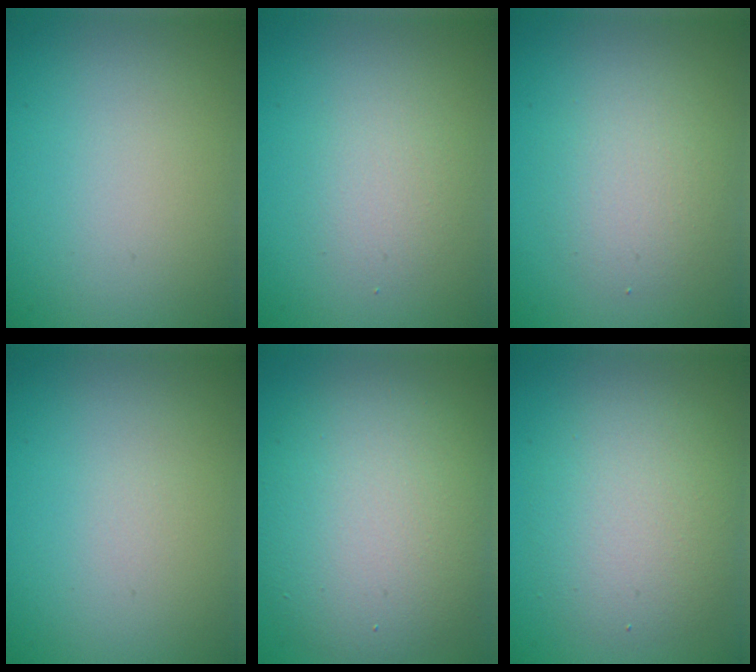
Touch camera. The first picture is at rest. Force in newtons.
{"total": 1.8, "press": 1.8, "slide": 0.1}
{"total": 2.5, "press": 2.5, "slide": 0.2}
{"total": 0.0}
{"total": 8.8, "press": 8.8, "slide": 0.7}
{"total": 4.7, "press": 4.7, "slide": 0.2}